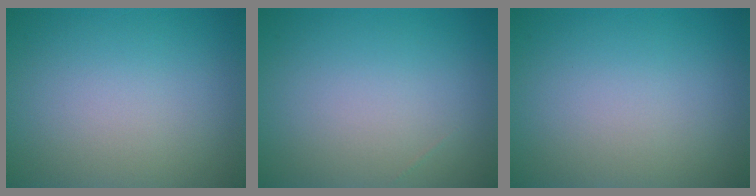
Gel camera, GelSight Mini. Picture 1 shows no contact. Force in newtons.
{"total": 0.0}
{"total": 0.0}